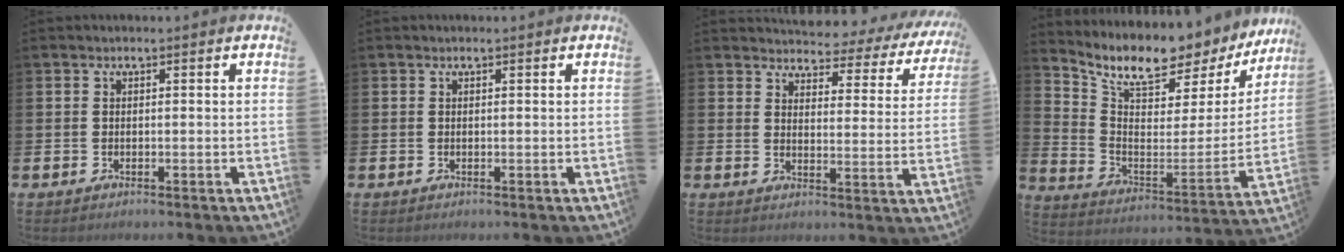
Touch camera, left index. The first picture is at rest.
{"total": 0.0}
{"total": 3.2, "force": [2.9, 1.2, 0.6], "torque": [-0.024, -0.031, 0.041]}
{"total": 10.4, "force": [9.0, 3.0, 4.1], "torque": [-0.113, -0.068, 0.151]}